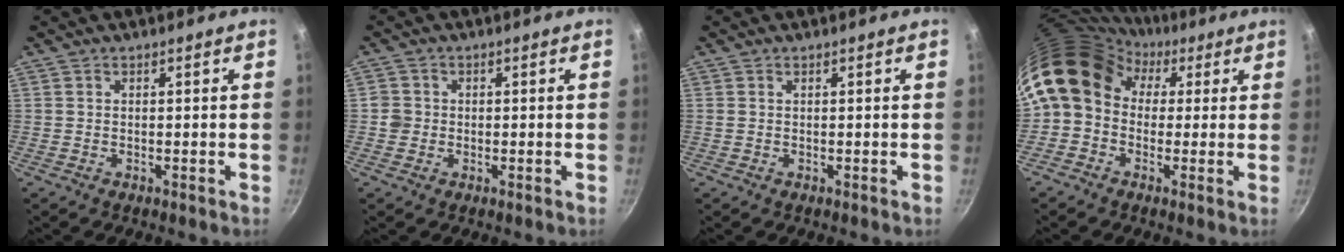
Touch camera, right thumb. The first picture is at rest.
{"total": 2.5, "force": [-0.3, 2.4, 0.6], "torque": [0.000, 0.009, -0.009]}
{"total": 0.0}
{"total": 14.3, "force": [2.8, 11.5, 8.0], "torque": [-0.136, 0.037, 0.026]}